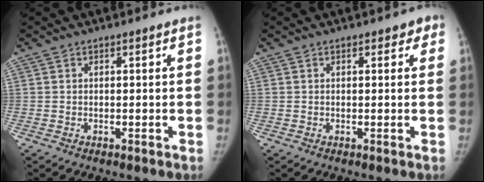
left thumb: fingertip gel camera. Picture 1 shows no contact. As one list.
[{"total": 2.3, "force": [1.1, 1.4, 1.4], "torque": [0.008, 0.001, 0.011]}]